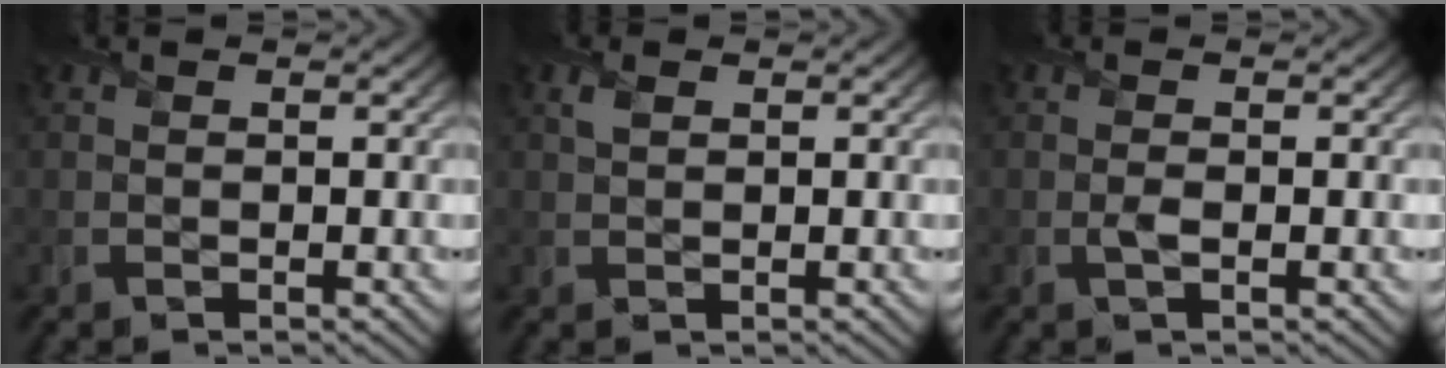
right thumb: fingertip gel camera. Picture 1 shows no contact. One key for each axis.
{"total": 1.2, "fx": 0.7, "fy": 0.5, "fz": 0.8, "tx": -0.024, "ty": 0.006, "tz": 0.015}
{"total": 1.0, "fx": -0.3, "fy": 0.1, "fz": 1.0, "tx": -0.025, "ty": -0.001, "tz": -0.009}